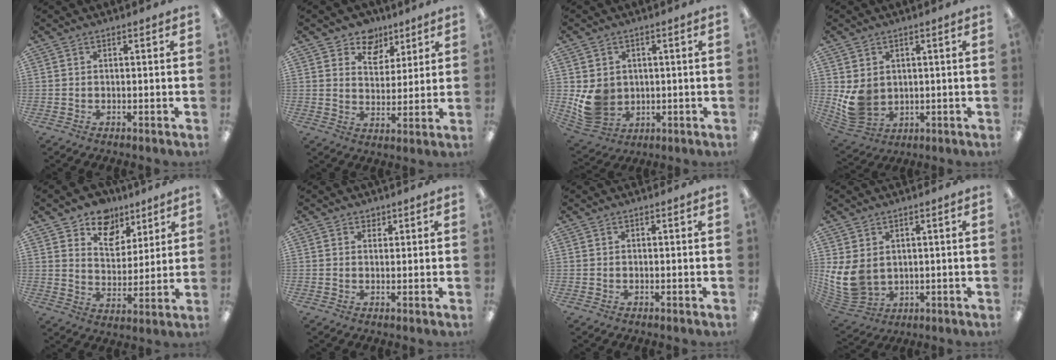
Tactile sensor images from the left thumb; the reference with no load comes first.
{"total": 8.4, "force": [6.1, 5.6, 1.4], "torque": [-0.021, -0.041, 0.111]}
{"total": 8.8, "force": [0.3, 8.0, 3.8], "torque": [-0.083, 0.003, 0.014]}
{"total": 7.7, "force": [0.9, 6.6, 3.8], "torque": [-0.088, -0.001, 0.021]}
{"total": 10.4, "force": [7.7, 6.6, 2.2], "torque": [-0.044, -0.049, 0.145]}
{"total": 1.4, "force": [1.0, 1.0, 0.1], "torque": [0.006, -0.002, 0.017]}
{"total": 0.0}
{"total": 10.4, "force": [1.4, 7.9, 6.6], "torque": [-0.164, -0.015, 0.029]}